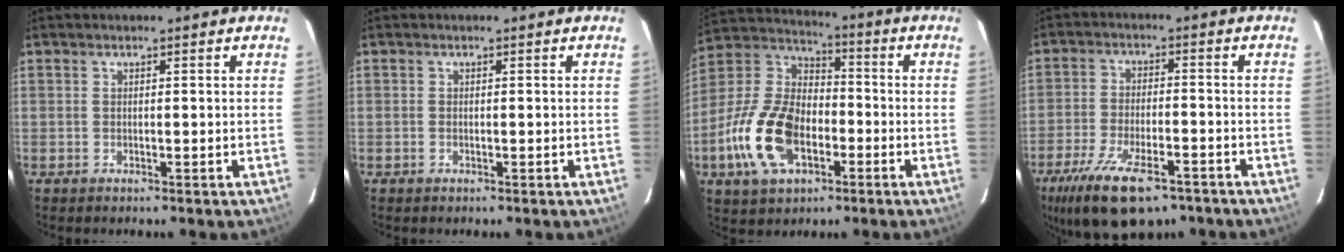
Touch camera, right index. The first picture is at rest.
{"total": 0.0}
{"total": 17.4, "force": [-6.2, 10.3, 12.5], "torque": [-0.276, 0.006, -0.112]}
{"total": 15.9, "force": [-10.5, 6.2, 10.1], "torque": [-0.218, -0.035, -0.176]}